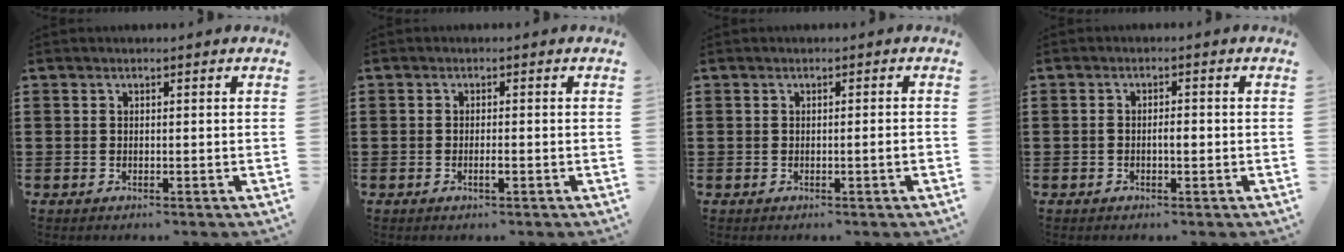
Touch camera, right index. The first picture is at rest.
{"total": 1.3, "force": [-0.5, 0.1, 1.2], "torque": [-0.023, -0.004, -0.007]}
{"total": 1.6, "force": [-0.5, -0.2, 1.5], "torque": [-0.022, -0.004, -0.010]}
{"total": 1.9, "force": [-0.4, 0.6, 1.7], "torque": [-0.033, 0.002, -0.008]}